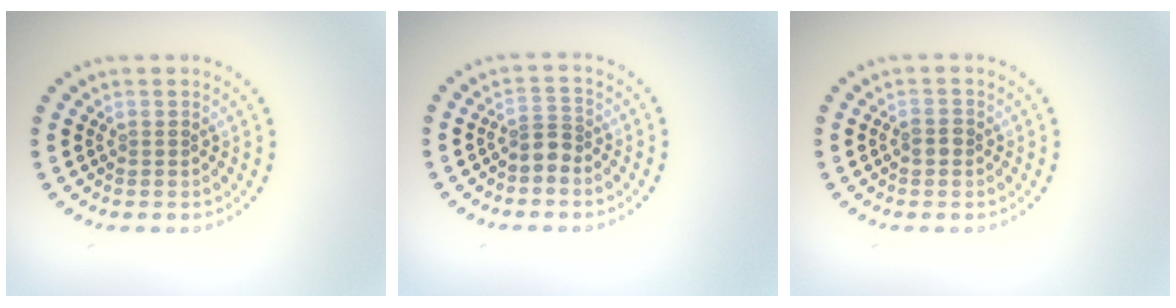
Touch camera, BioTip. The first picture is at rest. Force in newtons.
{"total": 2.0, "press": 1.6, "slide": 1.2}
{"total": 1.2, "press": 1.2, "slide": 0.2}